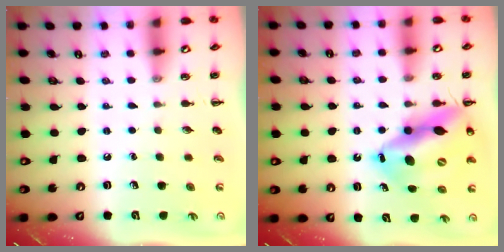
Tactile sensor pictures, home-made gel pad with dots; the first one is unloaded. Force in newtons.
{"total": 17.5, "press": 16.7, "slide": 5.3}